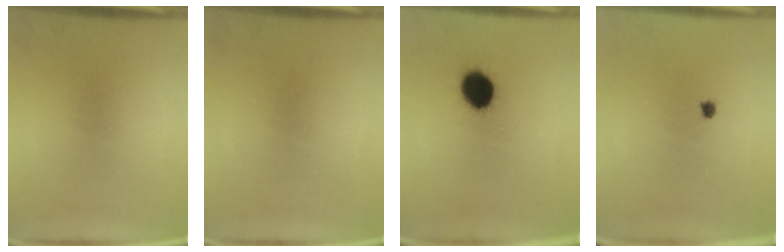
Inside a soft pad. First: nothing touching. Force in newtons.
{"total": 0.0}
{"total": 8.9}
{"total": 0.6}